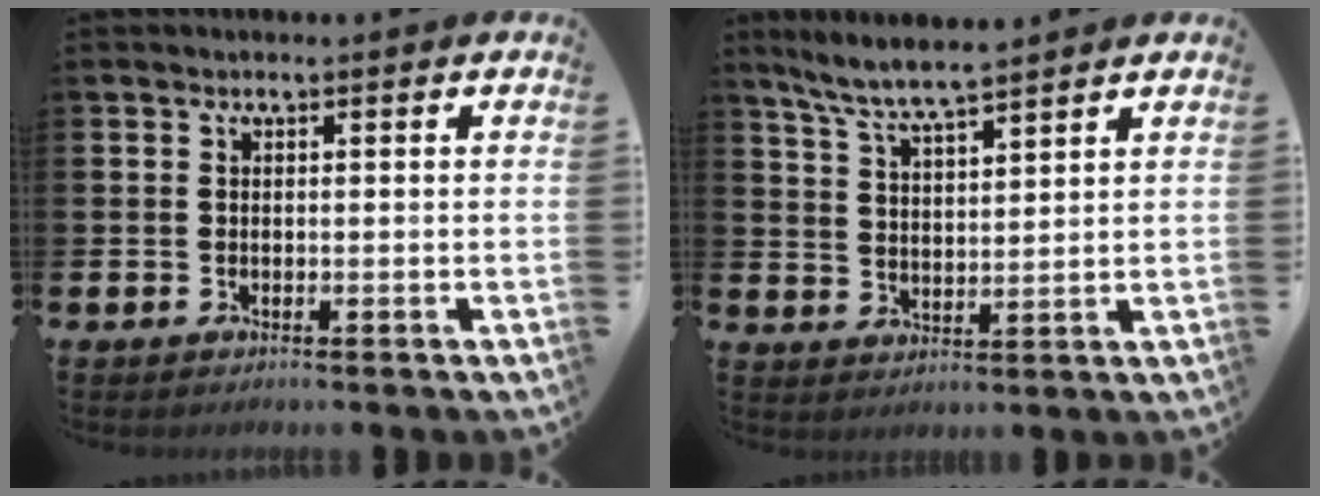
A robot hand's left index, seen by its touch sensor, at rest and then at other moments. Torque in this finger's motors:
{"motor_torque": [0.01, -0.08, 0.54, 0.08]}